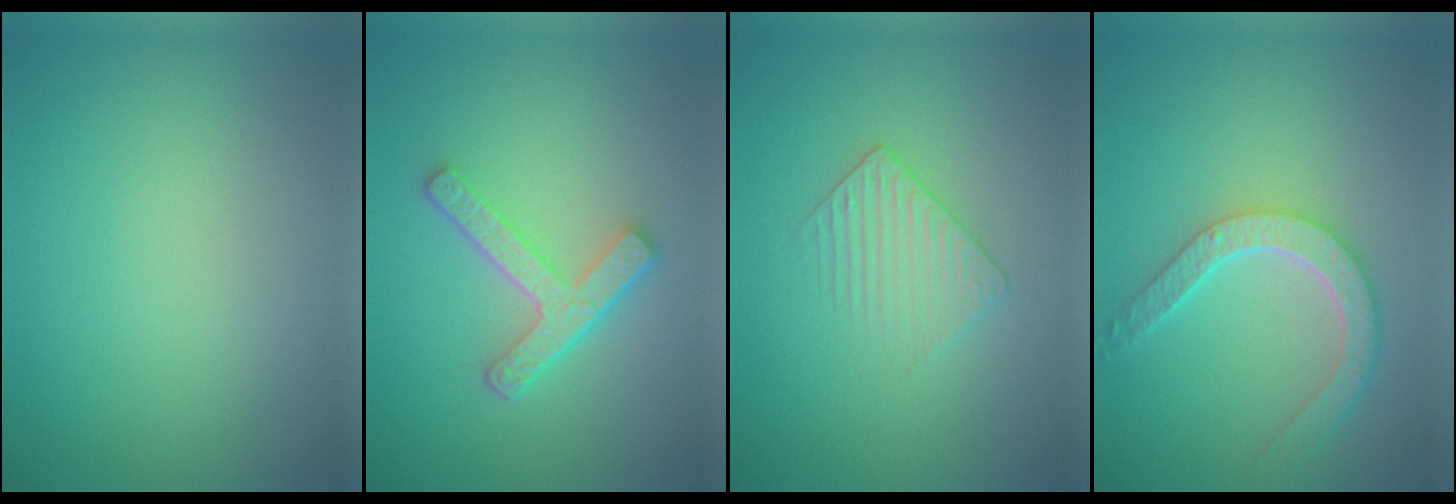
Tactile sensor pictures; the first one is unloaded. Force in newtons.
{"total": 4.3, "press": 3.3, "slide": 2.7}
{"total": 1.5, "press": 1.0, "slide": 1.1}
{"total": 4.6, "press": 3.7, "slide": 2.8}